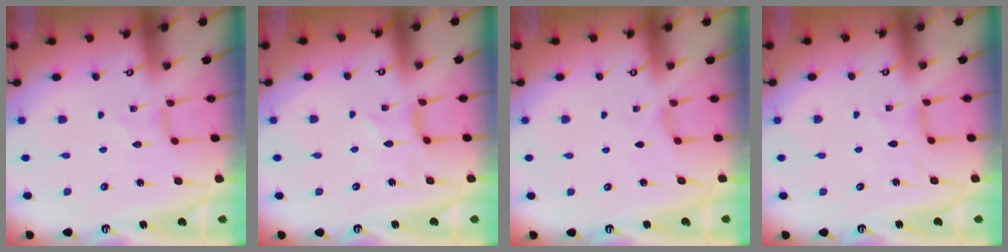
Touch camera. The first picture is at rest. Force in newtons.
{"total": 1.5, "press": 1.5, "slide": 0.2}
{"total": 2.0, "press": 1.9, "slide": 0.6}
{"total": 0.7, "press": 0.6, "slide": 0.1}